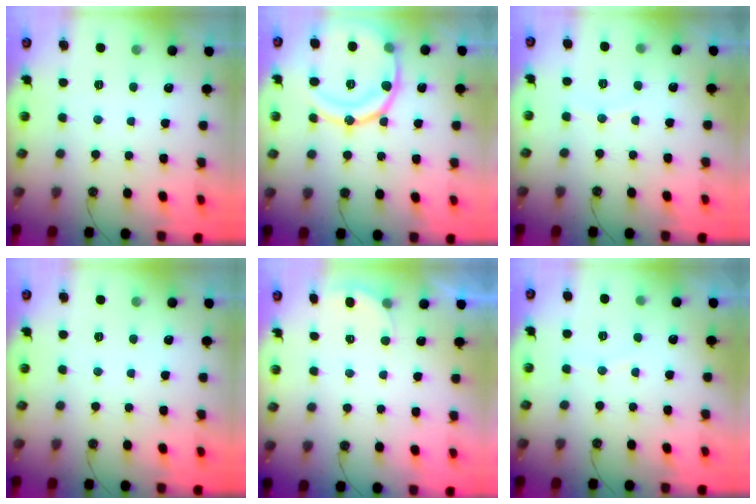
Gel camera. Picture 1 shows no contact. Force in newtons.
{"total": 20.7, "press": 20.5, "slide": 2.4}
{"total": 3.8, "press": 3.8, "slide": 0.2}
{"total": 0.0}
{"total": 2.4, "press": 2.2, "slide": 1.0}
{"total": 3.4, "press": 3.4, "slide": 0.3}